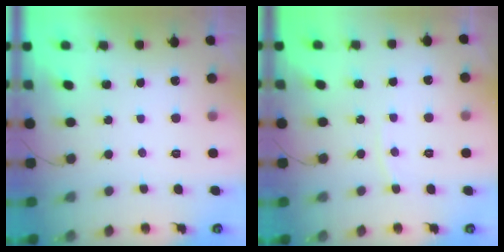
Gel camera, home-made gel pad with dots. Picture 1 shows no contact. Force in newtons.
{"total": 2.8, "press": 2.8, "slide": 0.4}